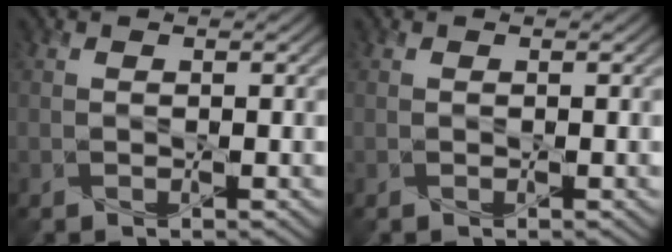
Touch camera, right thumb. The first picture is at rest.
{"total": 0.0}